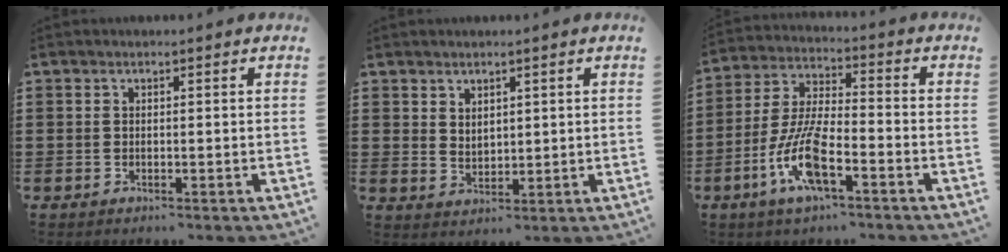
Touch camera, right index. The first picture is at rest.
{"total": 2.4, "force": [2.0, 1.3, 0.3], "torque": [-0.010, 0.004, 0.039]}
{"total": 10.0, "force": [-4.8, 2.7, 8.4], "torque": [-0.194, -0.009, -0.094]}